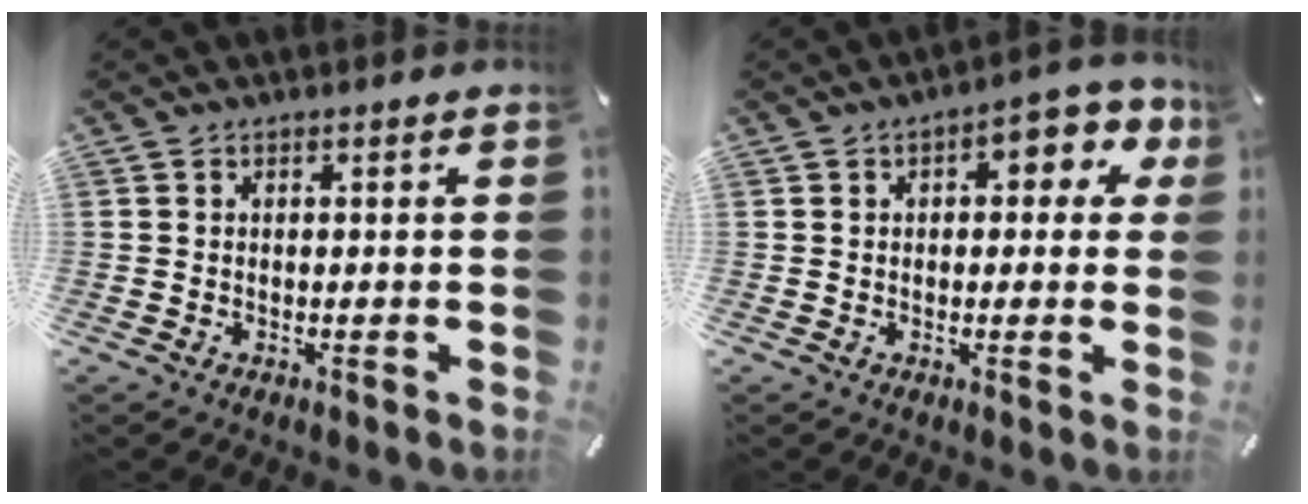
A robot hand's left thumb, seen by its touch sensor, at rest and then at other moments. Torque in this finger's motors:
{"motor_torque": [0.86, 1.06, 0.27, -0.22, -0.01]}